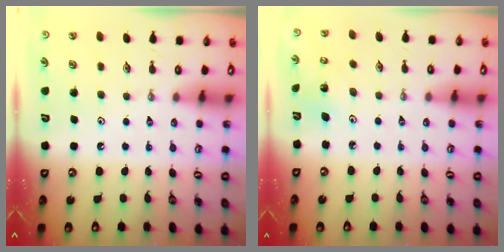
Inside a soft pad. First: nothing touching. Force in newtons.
{"total": 2.3, "press": 2.3, "slide": 0.2}